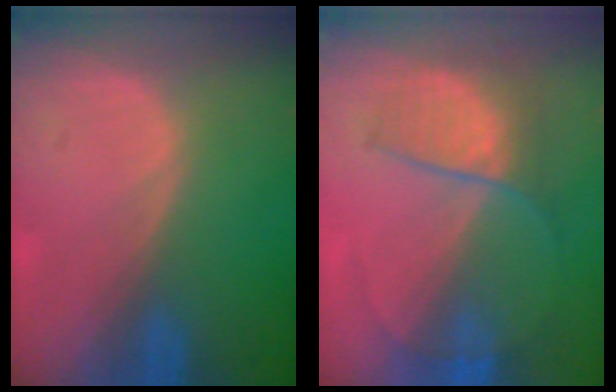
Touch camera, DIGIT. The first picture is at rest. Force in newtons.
{"total": 6.2, "press": 6.1, "slide": 0.9}